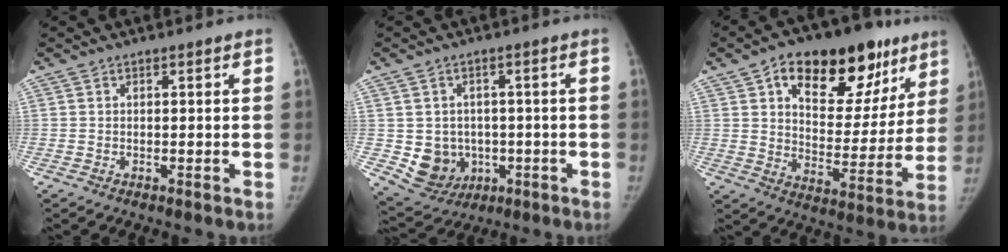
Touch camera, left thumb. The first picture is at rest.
{"total": 8.8, "force": [-1.4, 7.9, 3.8], "torque": [-0.027, 0.004, -0.002]}
{"total": 24.5, "force": [13.1, 13.2, 16.0], "torque": [-0.176, -0.015, 0.197]}